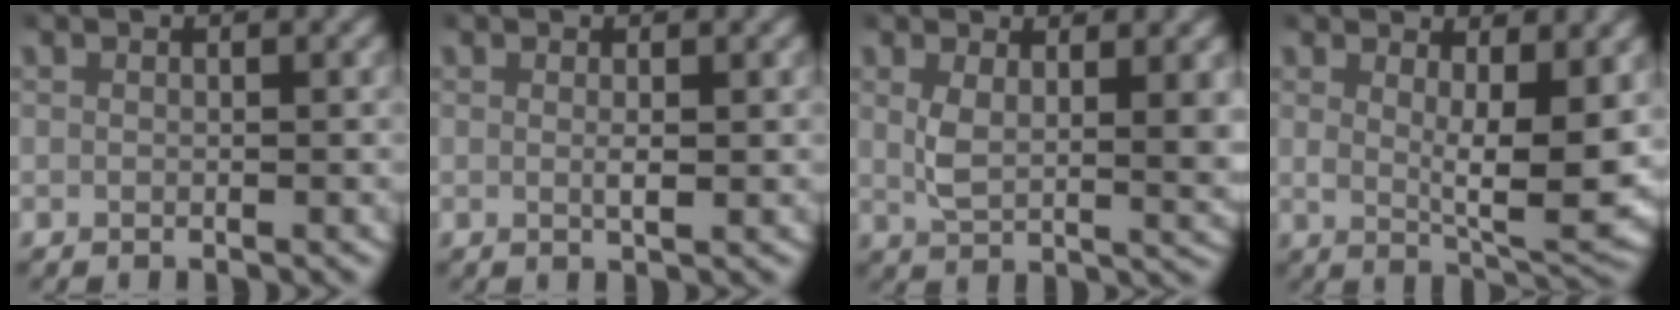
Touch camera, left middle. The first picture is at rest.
{"total": 1.0, "force": [0.2, 0.0, 0.9], "torque": [-0.018, -0.006, 0.006]}
{"total": 4.2, "force": [1.4, 1.5, 3.7], "torque": [-0.062, -0.014, 0.030]}
{"total": 5.3, "force": [1.6, 1.3, 4.9], "torque": [-0.076, -0.021, 0.029]}